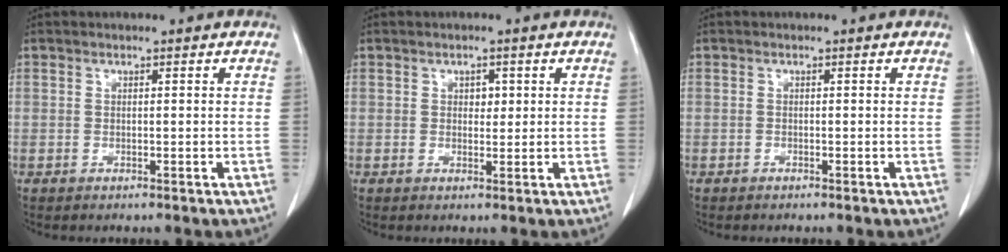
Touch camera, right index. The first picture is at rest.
{"total": 1.6, "force": [0.5, 1.1, 1.1], "torque": [-0.011, -0.001, 0.006]}
{"total": 0.0}